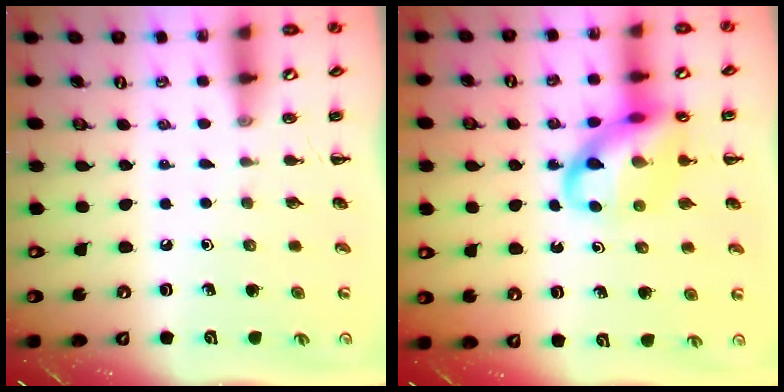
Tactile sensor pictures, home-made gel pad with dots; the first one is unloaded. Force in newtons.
{"total": 15.2, "press": 15.0, "slide": 2.6}